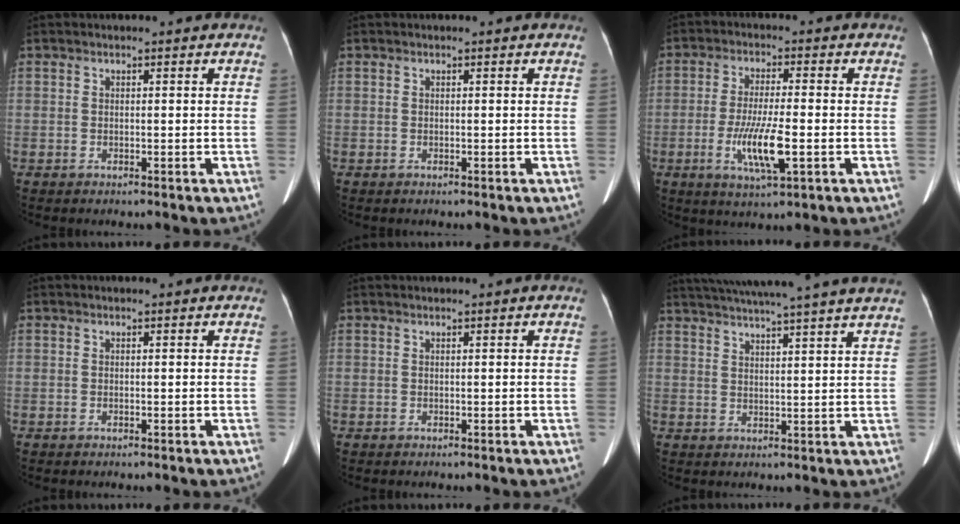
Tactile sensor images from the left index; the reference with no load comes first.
{"total": 0.0}
{"total": 8.3, "force": [-2.4, 1.0, 7.9], "torque": [-0.155, -0.016, -0.042]}
{"total": 0.0}
{"total": 0.0}
{"total": 19.0, "force": [16.7, -1.3, 9.0], "torque": [-0.156, -0.003, 0.222]}